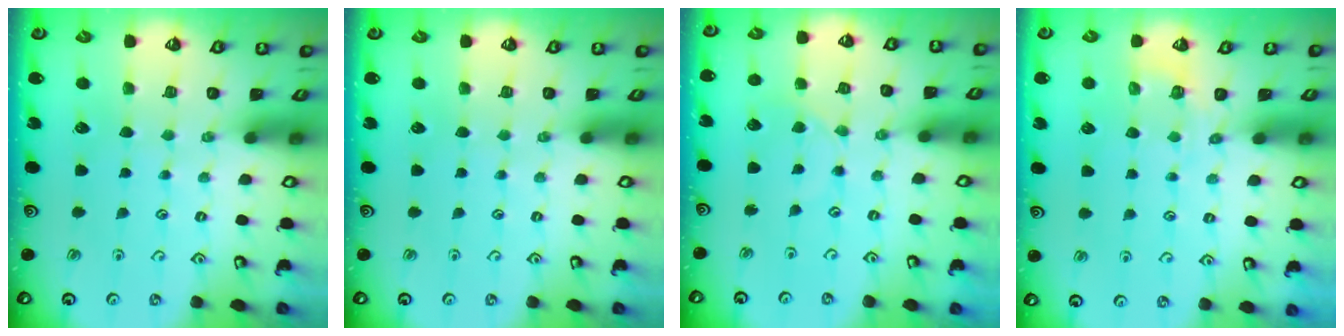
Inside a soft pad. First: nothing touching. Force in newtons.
{"total": 0.0}
{"total": 1.5, "press": 1.5, "slide": 0.4}
{"total": 2.3, "press": 1.7, "slide": 1.6}